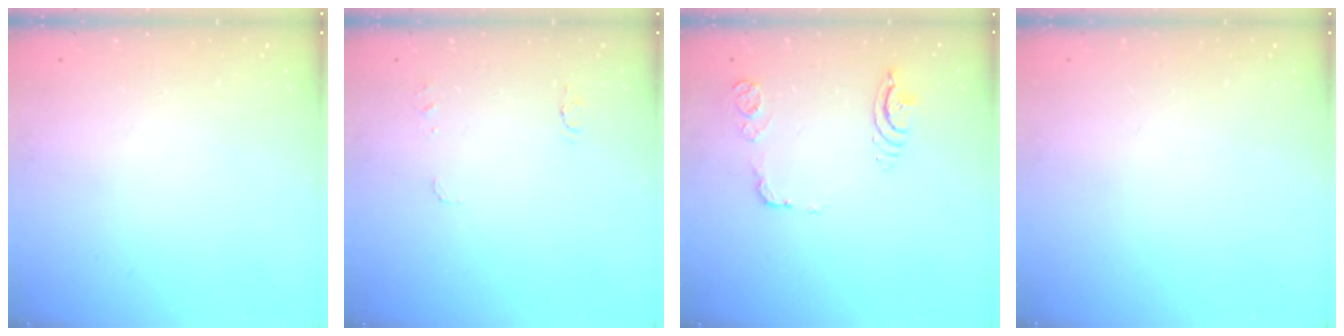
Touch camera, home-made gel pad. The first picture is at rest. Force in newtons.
{"total": 5.2, "press": 5.1, "slide": 0.5}
{"total": 10.8, "press": 10.7, "slide": 1.4}
{"total": 0.0}